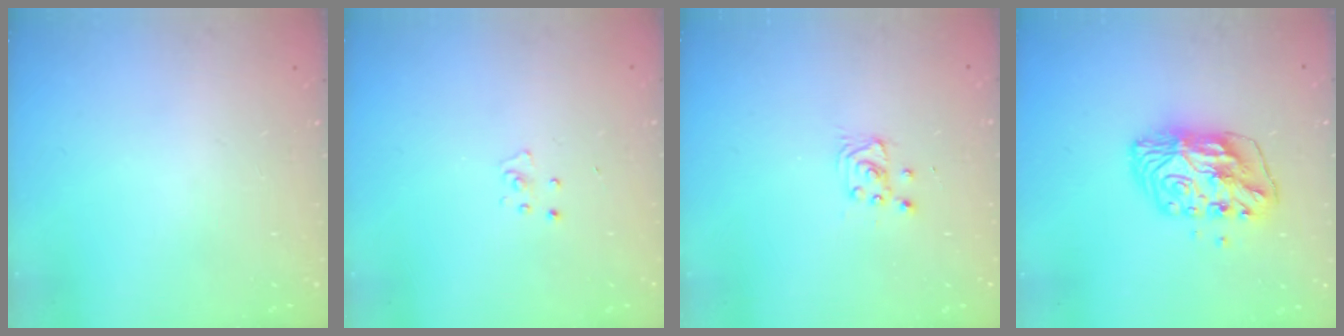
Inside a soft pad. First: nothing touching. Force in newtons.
{"total": 2.6, "press": 2.6, "slide": 0.2}
{"total": 2.9, "press": 2.9, "slide": 0.4}
{"total": 11.3, "press": 11.2, "slide": 1.6}